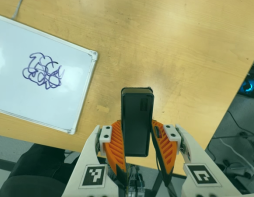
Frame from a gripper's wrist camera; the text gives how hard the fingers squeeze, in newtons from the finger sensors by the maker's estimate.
{"total": 4.2, "left": 2.8, "right": 5.6}